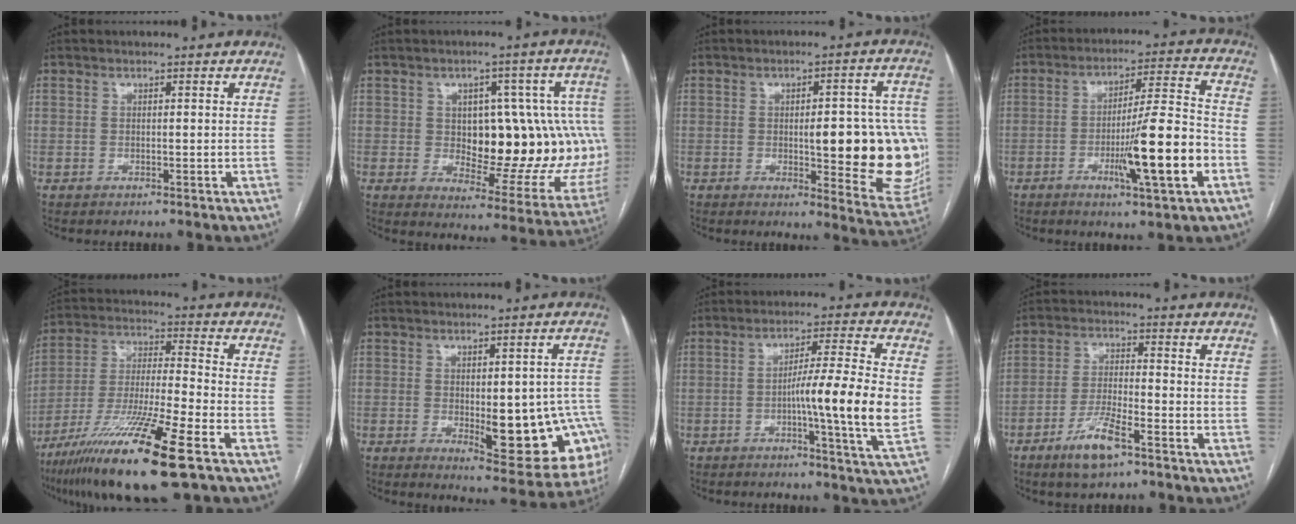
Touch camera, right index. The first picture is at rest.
{"total": 20.7, "force": [0.3, 9.5, 18.4], "torque": [-0.175, 0.031, 0.027]}
{"total": 18.8, "force": [-1.8, 5.3, 18.0], "torque": [-0.149, 0.015, -0.005]}
{"total": 13.7, "force": [-4.6, 0.3, 12.9], "torque": [-0.208, -0.006, -0.074]}
{"total": 18.8, "force": [-10.8, 0.9, 15.4], "torque": [-0.296, -0.046, -0.194]}
{"total": 15.2, "force": [-3.3, 5.4, 13.8], "torque": [-0.119, 0.014, -0.020]}
{"total": 11.4, "force": [-1.5, -1.0, 11.2], "torque": [-0.181, -0.005, -0.031]}
{"total": 7.3, "force": [-4.6, 1.4, 5.5], "torque": [-0.113, -0.008, -0.085]}